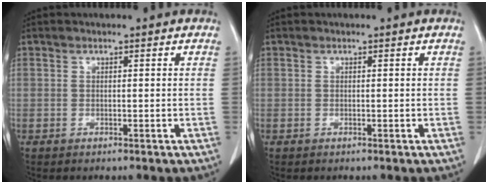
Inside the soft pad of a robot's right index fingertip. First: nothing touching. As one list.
[{"total": 0.0}]